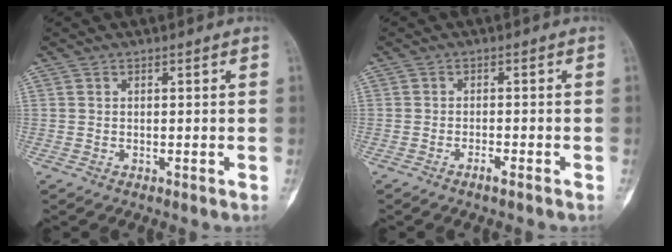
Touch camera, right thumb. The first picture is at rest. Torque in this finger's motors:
{"motor_torque": [-0.16, 0.03, -0.02, 0.01, 0.02]}